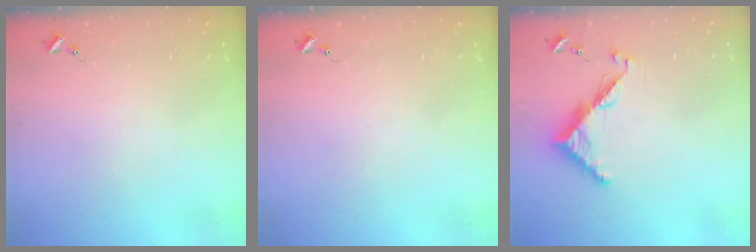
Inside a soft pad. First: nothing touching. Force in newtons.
{"total": 0.0}
{"total": 7.2, "press": 7.2, "slide": 0.3}